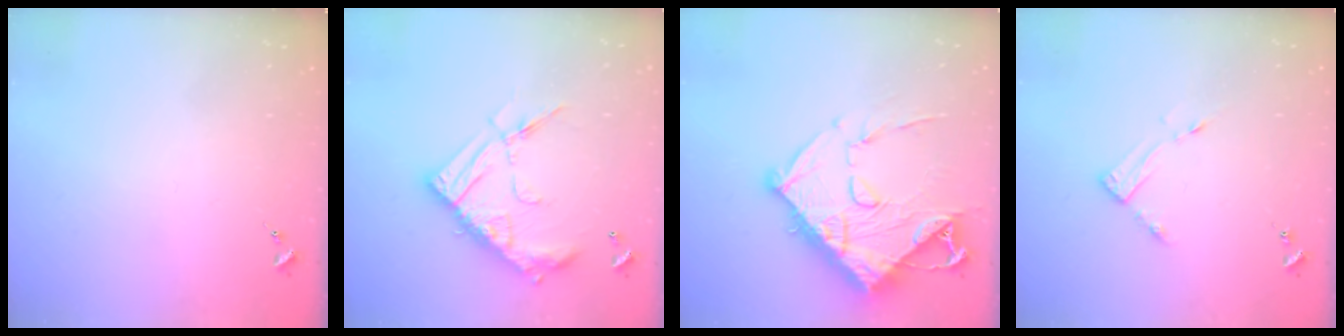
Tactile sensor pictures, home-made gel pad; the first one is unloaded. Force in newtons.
{"total": 18.6, "press": 18.5, "slide": 1.7}
{"total": 17.9, "press": 17.8, "slide": 2.0}
{"total": 4.2, "press": 4.2, "slide": 0.5}